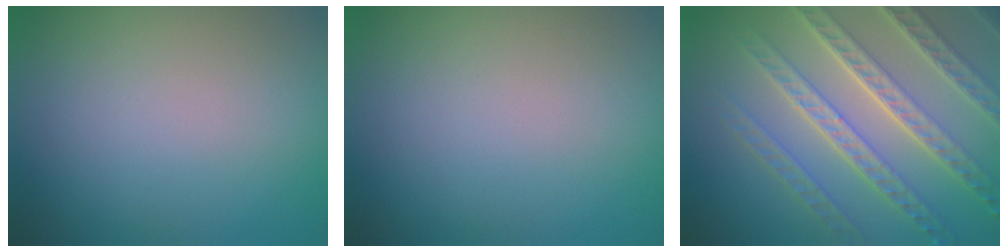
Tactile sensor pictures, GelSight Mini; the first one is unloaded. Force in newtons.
{"total": 0.0}
{"total": 8.1, "press": 5.8, "slide": 5.7}